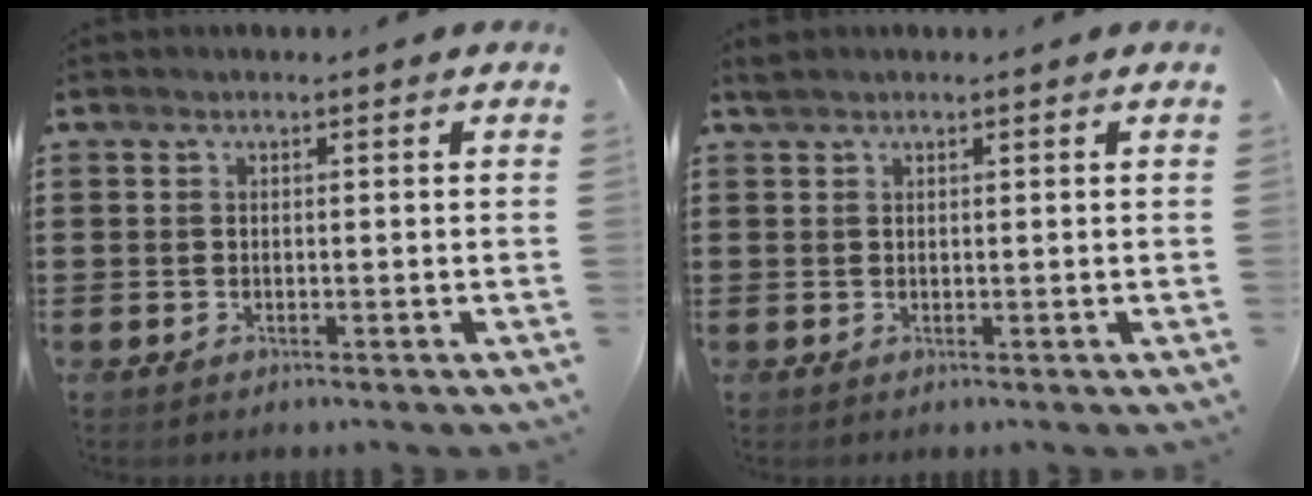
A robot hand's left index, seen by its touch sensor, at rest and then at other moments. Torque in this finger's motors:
{"motor_torque": [0.28, -0.29, -0.01, 0.01]}